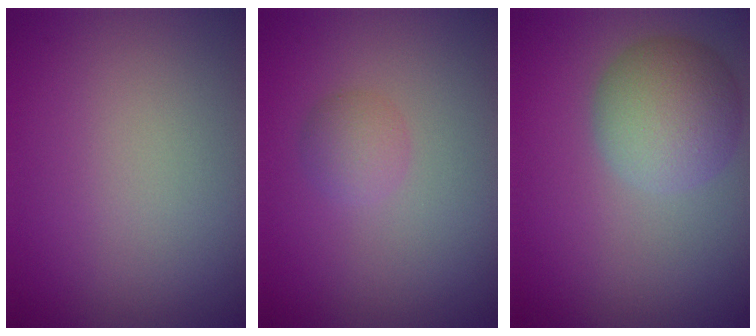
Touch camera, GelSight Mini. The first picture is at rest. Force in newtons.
{"total": 1.6, "press": 1.6, "slide": 0.0}
{"total": 5.1, "press": 5.1, "slide": 0.4}